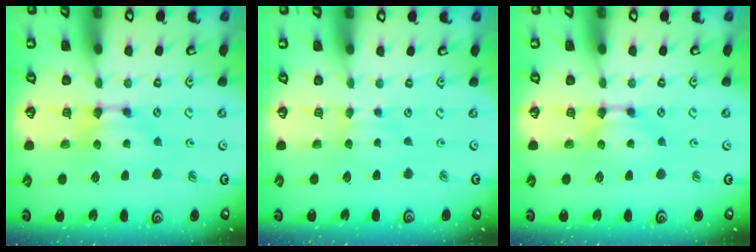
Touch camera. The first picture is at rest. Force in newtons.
{"total": 1.9, "press": 1.8, "slide": 0.6}
{"total": 0.0}